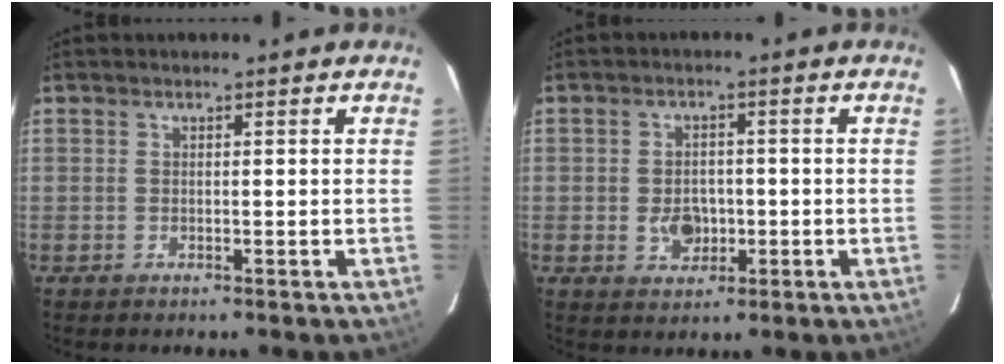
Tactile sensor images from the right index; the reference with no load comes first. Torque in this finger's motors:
{"motor_torque": [0.03, -0.03, 0.02, 0.02]}